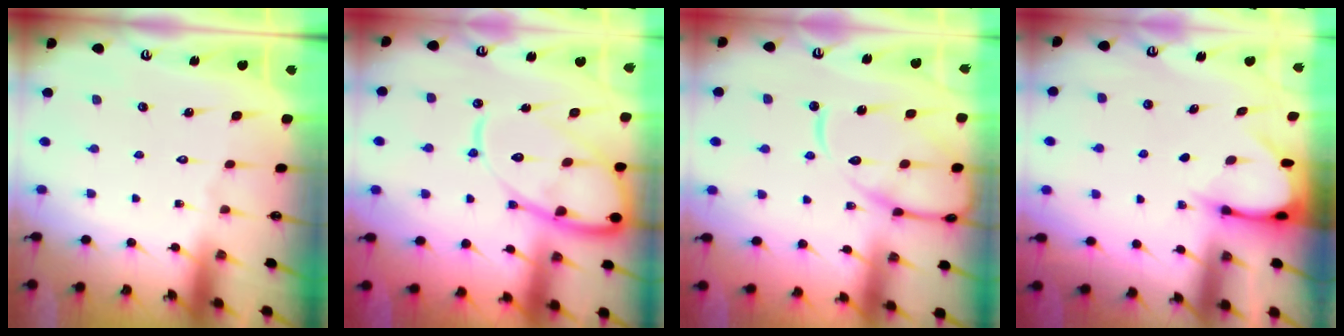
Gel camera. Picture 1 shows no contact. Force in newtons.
{"total": 17.0, "press": 16.9, "slide": 1.8}
{"total": 12.3, "press": 12.3, "slide": 1.2}
{"total": 3.4, "press": 3.4, "slide": 0.3}